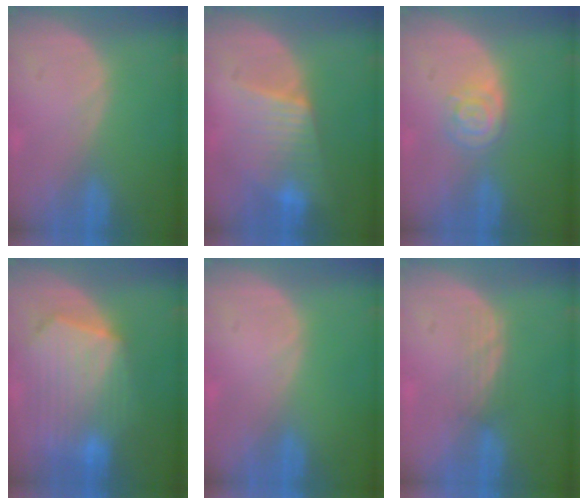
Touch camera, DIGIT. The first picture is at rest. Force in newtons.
{"total": 6.3, "press": 6.3, "slide": 0.7}
{"total": 4.1, "press": 3.8, "slide": 1.5}
{"total": 10.6, "press": 9.3, "slide": 5.2}
{"total": 0.0}
{"total": 2.4, "press": 2.3, "slide": 0.8}